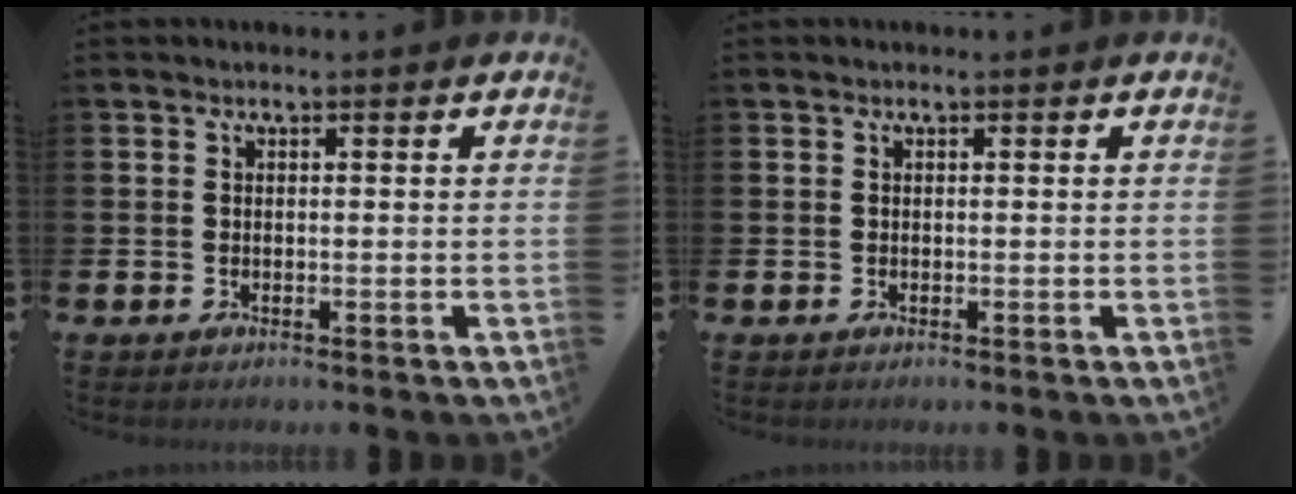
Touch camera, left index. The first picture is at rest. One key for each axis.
{"total": 0.0}